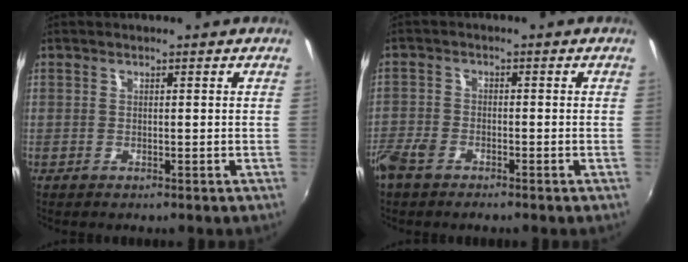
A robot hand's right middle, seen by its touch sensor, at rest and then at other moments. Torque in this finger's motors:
{"motor_torque": [0.95, -0.80, 0.14, 0.10]}